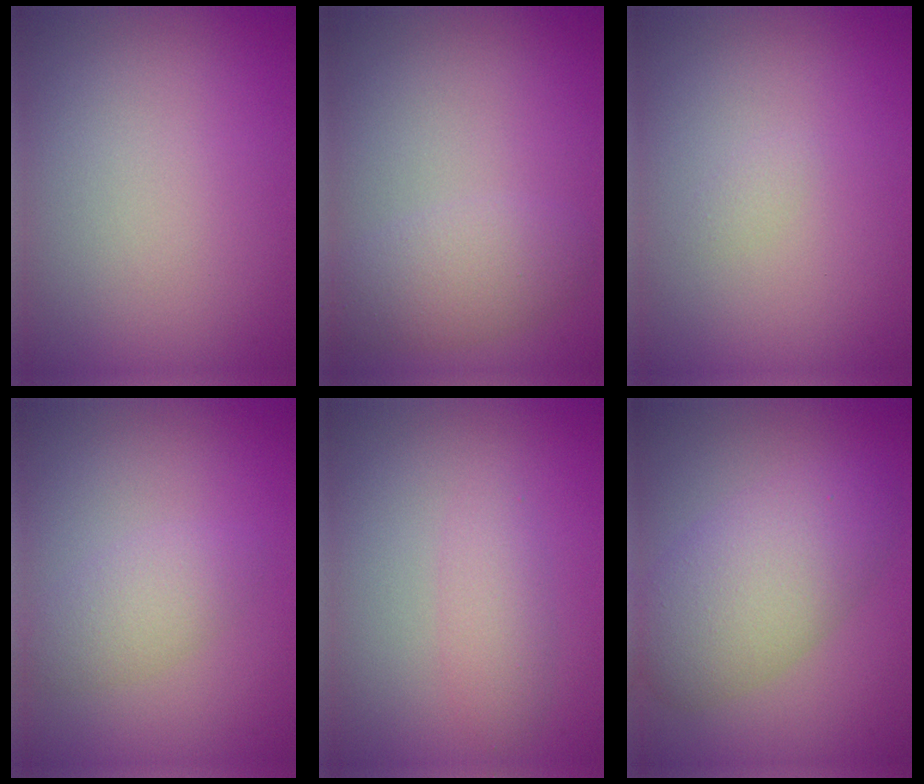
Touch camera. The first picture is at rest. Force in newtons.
{"total": 2.6, "press": 2.6, "slide": 0.2}
{"total": 0.6, "press": 0.6, "slide": 0.1}
{"total": 2.4, "press": 2.4, "slide": 0.1}
{"total": 2.0, "press": 2.0, "slide": 0.0}
{"total": 6.6, "press": 6.6, "slide": 0.3}